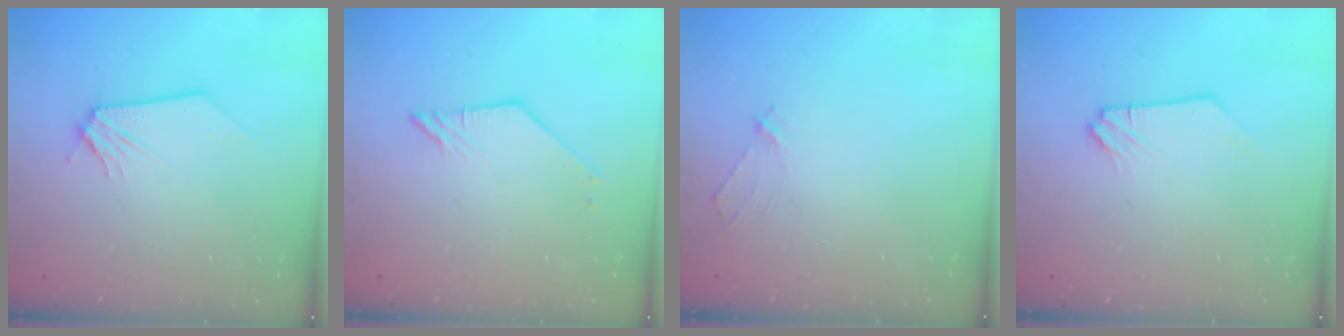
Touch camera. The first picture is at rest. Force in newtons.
{"total": 2.5, "press": 2.4, "slide": 0.4}
{"total": 2.2, "press": 2.2, "slide": 0.2}
{"total": 0.0}